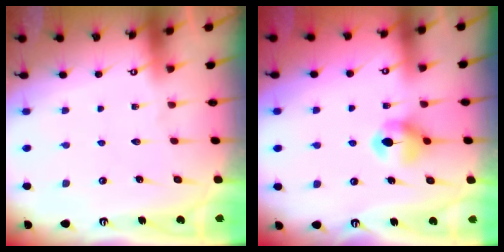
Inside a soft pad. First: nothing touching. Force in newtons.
{"total": 6.4, "press": 6.3, "slide": 0.8}